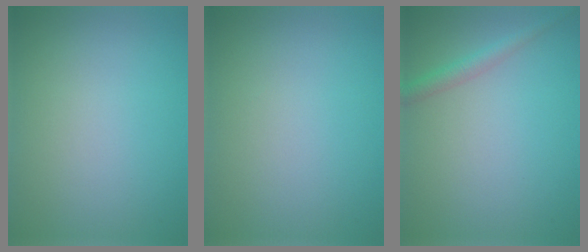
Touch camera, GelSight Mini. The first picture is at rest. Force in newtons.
{"total": 0.0}
{"total": 1.7, "press": 1.7, "slide": 0.1}